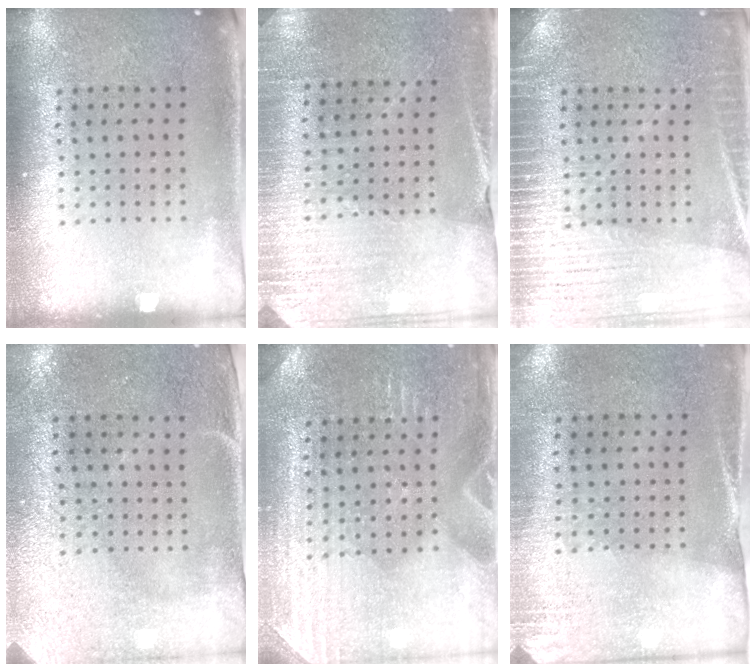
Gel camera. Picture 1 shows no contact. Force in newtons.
{"total": 2.7, "press": 2.6, "slide": 0.3}
{"total": 4.9, "press": 4.9, "slide": 0.7}
{"total": 2.9, "press": 2.4, "slide": 1.6}
{"total": 3.0, "press": 3.0, "slide": 0.2}
{"total": 2.7, "press": 2.3, "slide": 1.3}